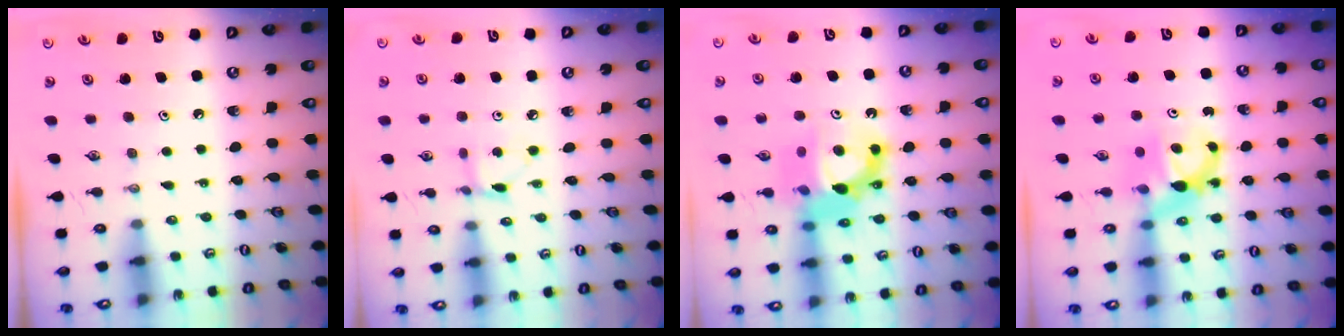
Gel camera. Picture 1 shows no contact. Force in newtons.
{"total": 3.5, "press": 3.5, "slide": 0.4}
{"total": 13.3, "press": 13.2, "slide": 1.6}
{"total": 6.7, "press": 6.7, "slide": 0.4}